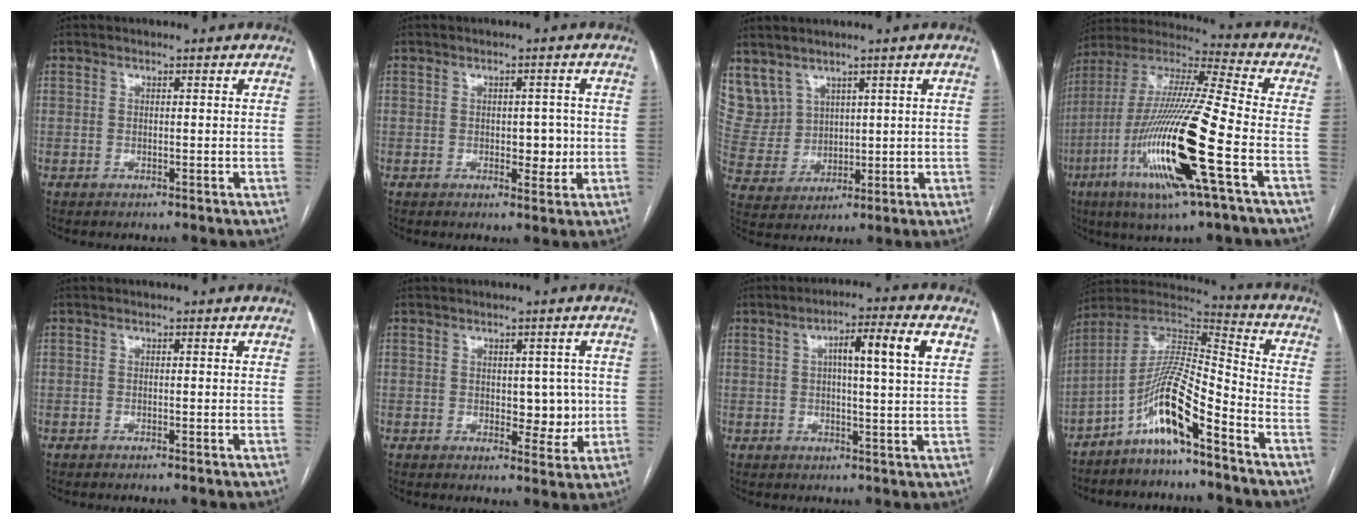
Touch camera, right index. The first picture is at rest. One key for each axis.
{"total": 3.8, "fx": -0.2, "fy": 2.2, "fz": 3.1, "tx": -0.035, "ty": 0.003, "tz": 0.003}
{"total": 9.4, "fx": 6.0, "fy": 7.1, "fz": 1.6, "tx": -0.055, "ty": 0.032, "tz": 0.146}
{"total": 22.5, "fx": -7.4, "fy": 1.1, "fz": 21.2, "tx": -0.445, "ty": -0.029, "tz": -0.143}
{"total": 0.9, "fx": -0.7, "fy": -0.2, "fz": 0.5, "tx": -0.009, "ty": 0.001, "tz": -0.011}
{"total": 4.9, "fx": 0.2, "fy": 3.0, "fz": 4.0, "tx": -0.042, "ty": 0.004, "tz": 0.011}
{"total": 8.6, "fx": 2.7, "fy": 0.3, "fz": 8.2, "tx": -0.131, "ty": 0.015, "tz": 0.036}
{"total": 12.3, "fx": -7.4, "fy": 1.2, "fz": 9.8, "tx": -0.192, "ty": 0.015, "tz": -0.143}